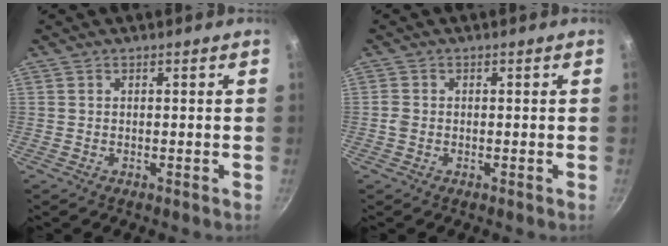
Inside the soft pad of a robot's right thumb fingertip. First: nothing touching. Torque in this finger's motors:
{"motor_torque": [0.07, 0.35, 0.58, 0.17, -0.02]}